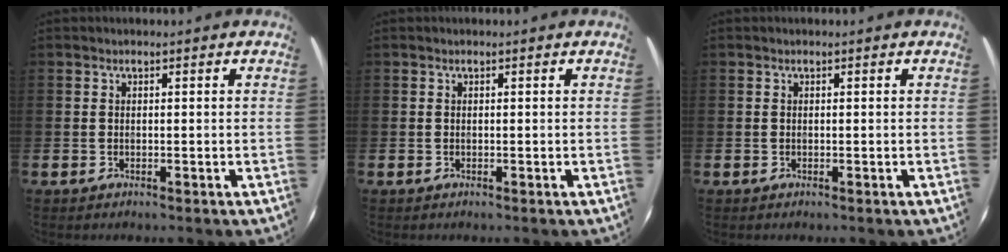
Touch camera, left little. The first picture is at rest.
{"total": 0.0}
{"total": 0.0}